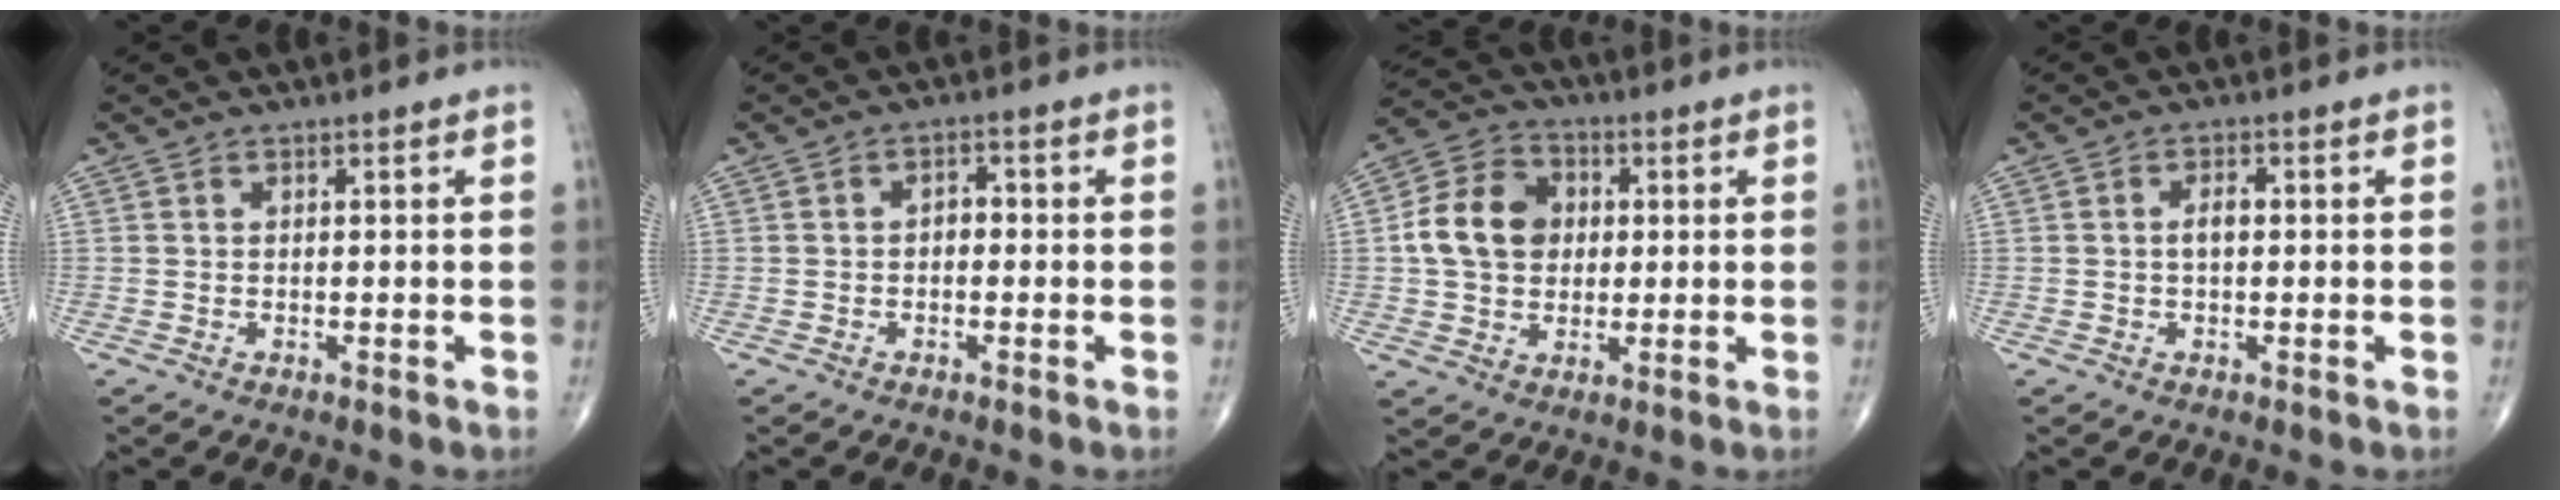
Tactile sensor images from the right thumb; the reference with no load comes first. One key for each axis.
{"total": 2.2, "fx": -0.3, "fy": 1.5, "fz": 1.6, "tx": -0.015, "ty": 0.010, "tz": -0.009}
{"total": 11.8, "fx": 1.0, "fy": 9.4, "fz": 7.1, "tx": -0.105, "ty": 0.015, "tz": 0.011}
{"total": 2.3, "fx": 0.1, "fy": 1.2, "fz": 1.9, "tx": -0.036, "ty": 0.009, "tz": -0.001}